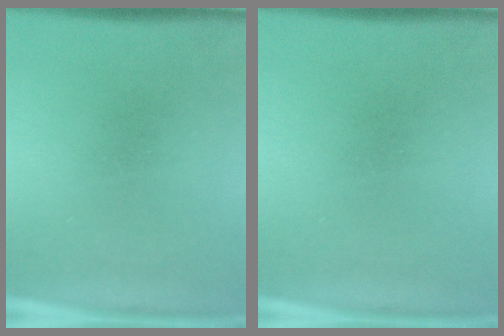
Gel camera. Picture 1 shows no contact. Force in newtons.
{"total": 0.0}